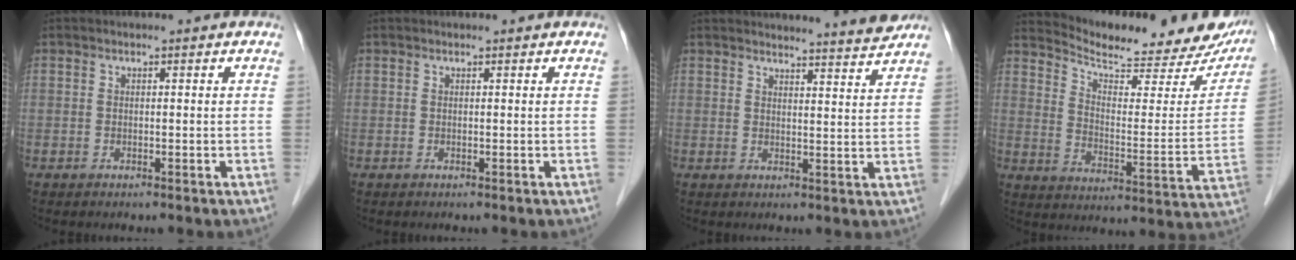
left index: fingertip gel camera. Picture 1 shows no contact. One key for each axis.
{"total": 0.5, "fx": 0.4, "fy": 0.3, "fz": 0.0, "tx": 0.006, "ty": 0.002, "tz": 0.005}
{"total": 6.5, "fx": 6.5, "fy": -0.5, "fz": 0.8, "tx": -0.016, "ty": -0.016, "tz": 0.079}
{"total": 23.2, "fx": 21.1, "fy": 4.0, "fz": 8.8, "tx": -0.122, "ty": -0.055, "tz": 0.275}